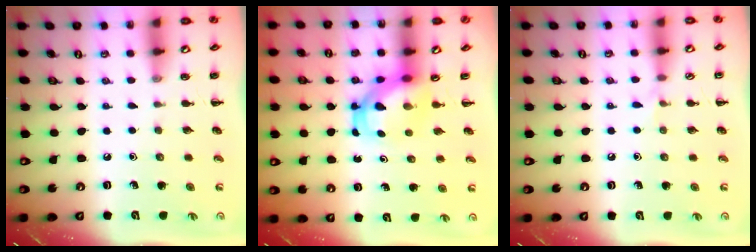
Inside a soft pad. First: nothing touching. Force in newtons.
{"total": 4.9, "press": 4.8, "slide": 0.8}
{"total": 3.4, "press": 3.2, "slide": 1.2}